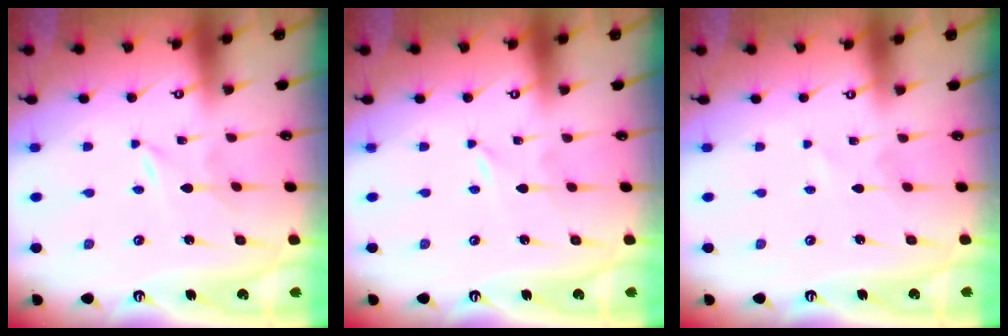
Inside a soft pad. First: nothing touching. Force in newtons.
{"total": 0.0}
{"total": 0.0}